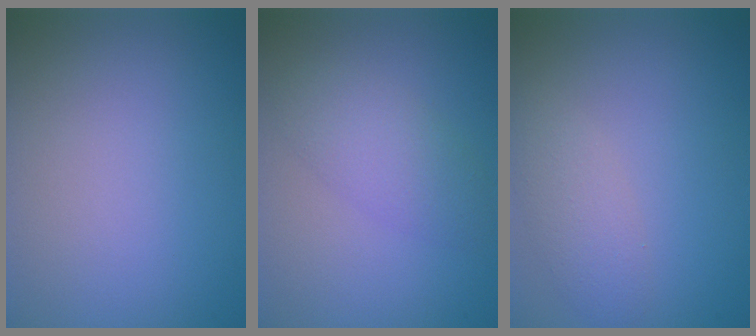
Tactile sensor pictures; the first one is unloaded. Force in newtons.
{"total": 2.9, "press": 2.9, "slide": 0.1}
{"total": 2.3, "press": 2.3, "slide": 0.2}